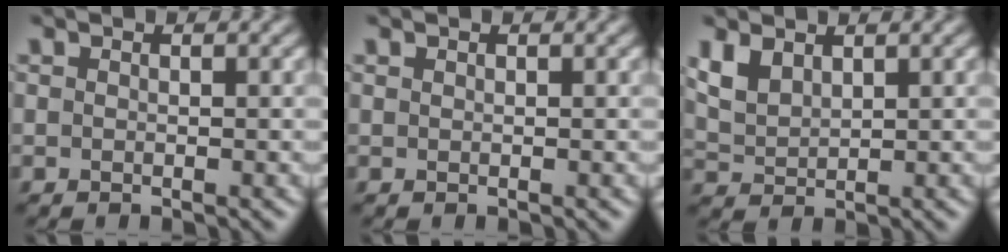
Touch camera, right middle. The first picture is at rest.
{"total": 0.0}
{"total": 2.9, "force": [1.7, 1.6, 1.6], "torque": [-0.042, 0.000, 0.039]}